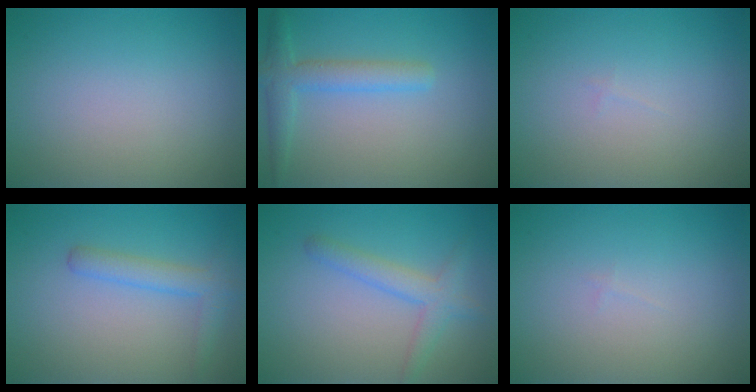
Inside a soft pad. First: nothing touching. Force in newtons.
{"total": 3.0, "press": 3.0, "slide": 0.1}
{"total": 0.0}
{"total": 2.5, "press": 2.5, "slide": 0.0}
{"total": 2.8, "press": 2.8, "slide": 0.2}
{"total": 0.0}